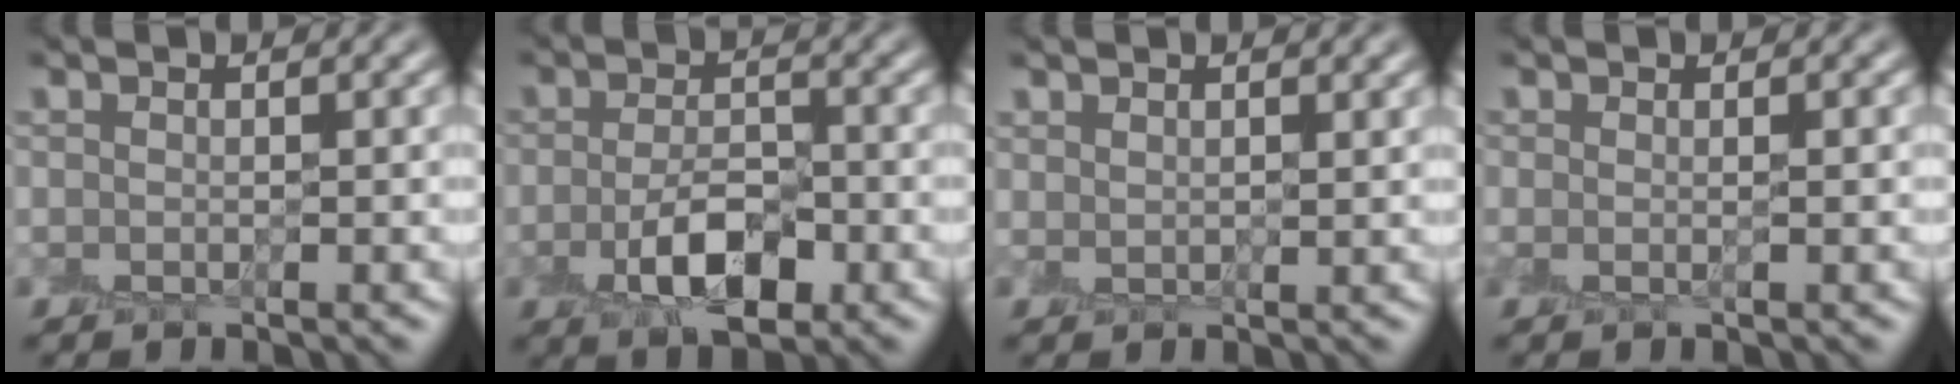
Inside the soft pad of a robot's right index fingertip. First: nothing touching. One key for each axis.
{"total": 4.3, "fx": -1.6, "fy": 2.3, "fz": 3.3, "tx": -0.059, "ty": 0.001, "tz": -0.026}
{"total": 1.3, "fx": 1.2, "fy": 0.4, "fz": 0.2, "tx": 0.002, "ty": -0.006, "tz": 0.022}
{"total": 0.7, "fx": -0.1, "fy": 0.2, "fz": 0.7, "tx": -0.012, "ty": -0.002, "tz": -0.002}